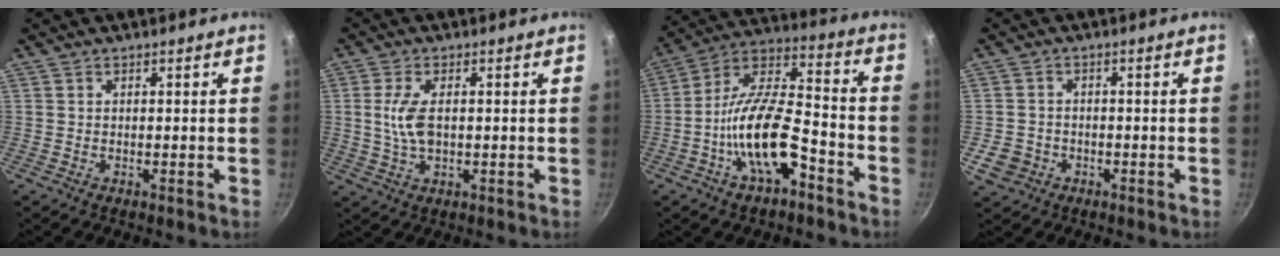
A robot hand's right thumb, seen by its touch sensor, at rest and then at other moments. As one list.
[{"total": 6.2, "force": [0.4, 3.1, 5.4], "torque": [-0.111, 0.002, 0.007]}, {"total": 17.1, "force": [-7.1, 7.0, 13.9], "torque": [-0.235, 0.054, -0.139]}, {"total": 4.5, "force": [-1.8, 3.8, 1.6], "torque": [-0.025, 0.018, -0.025]}]